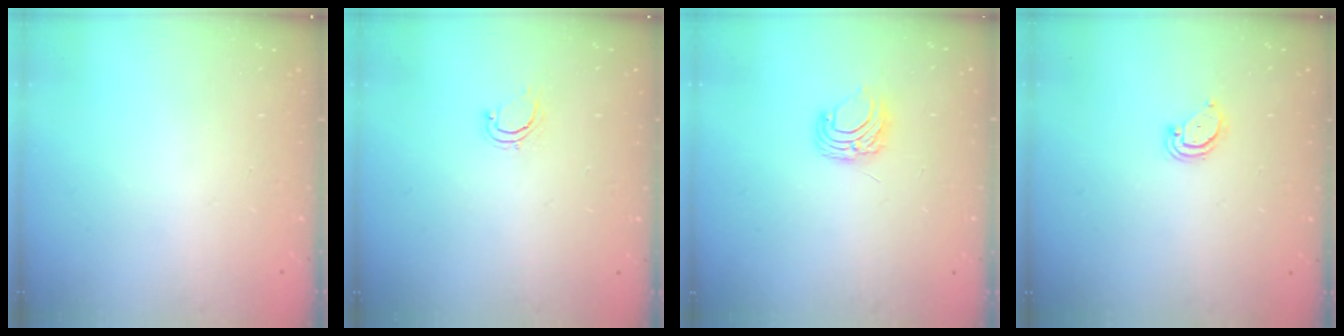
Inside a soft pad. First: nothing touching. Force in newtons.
{"total": 4.2, "press": 4.1, "slide": 0.8}
{"total": 6.6, "press": 6.6, "slide": 0.5}
{"total": 3.0, "press": 3.0, "slide": 0.2}